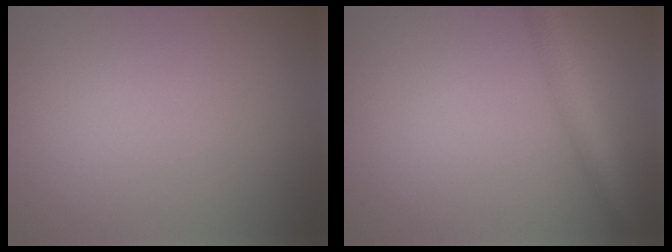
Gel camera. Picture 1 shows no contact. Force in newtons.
{"total": 3.8, "press": 3.8, "slide": 0.1}